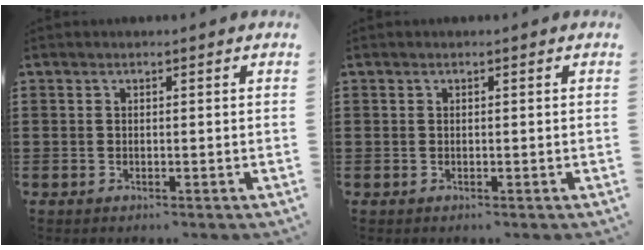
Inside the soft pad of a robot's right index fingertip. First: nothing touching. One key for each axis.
{"total": 0.0}